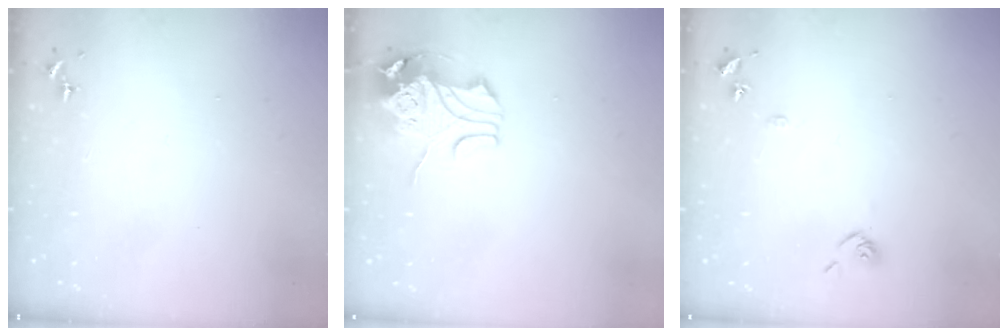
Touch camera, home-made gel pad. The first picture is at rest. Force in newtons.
{"total": 9.4, "press": 9.3, "slide": 1.5}
{"total": 6.8, "press": 6.8, "slide": 0.6}